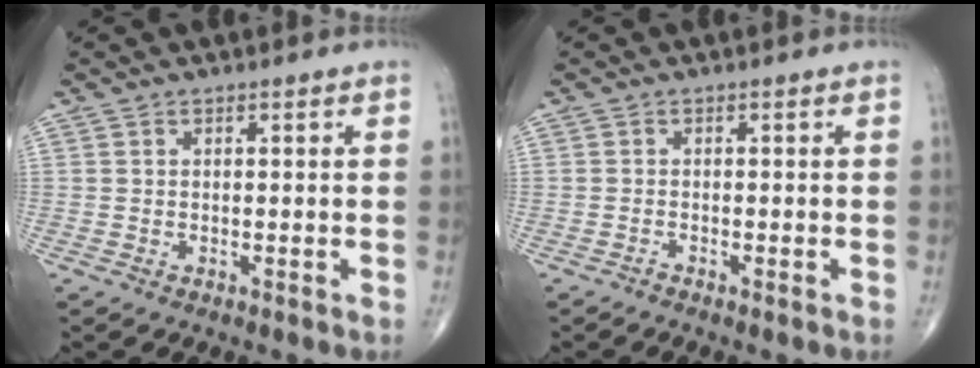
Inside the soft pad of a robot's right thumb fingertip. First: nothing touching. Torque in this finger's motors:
{"motor_torque": [-0.21, 0.12, -0.09, 0.10, 0.03]}